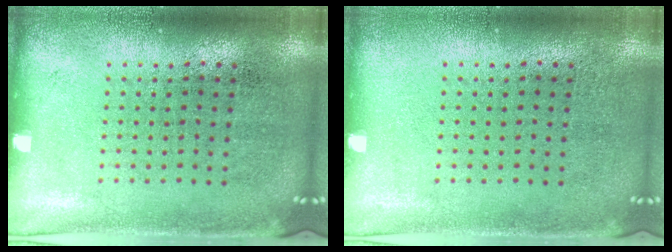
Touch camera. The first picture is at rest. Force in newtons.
{"total": 0.0}